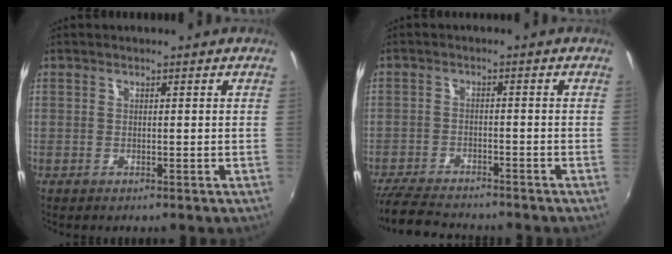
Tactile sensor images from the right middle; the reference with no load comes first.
{"total": 9.3, "force": [-8.5, 1.9, 3.2], "torque": [-0.093, -0.013, -0.144]}